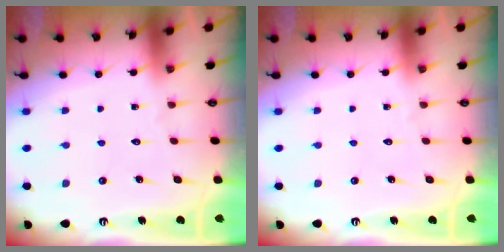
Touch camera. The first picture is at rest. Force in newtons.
{"total": 0.0}